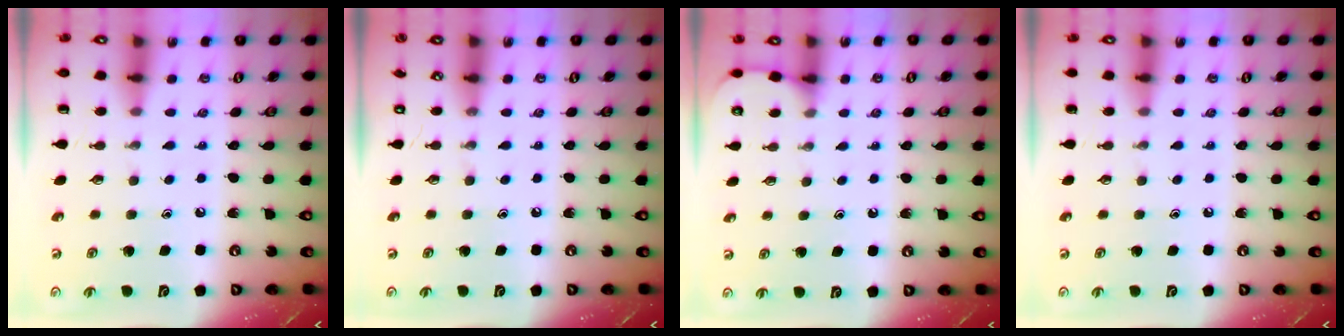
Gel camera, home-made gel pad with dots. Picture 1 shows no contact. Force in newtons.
{"total": 0.0}
{"total": 3.4, "press": 3.4, "slide": 0.4}
{"total": 0.0}